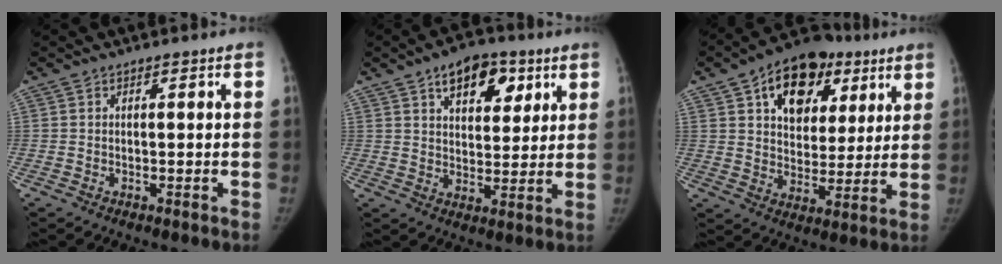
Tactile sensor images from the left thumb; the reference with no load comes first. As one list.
[{"total": 11.4, "force": [5.7, 6.7, 7.3], "torque": [-0.067, -0.019, 0.086]}, {"total": 17.6, "force": [8.2, 11.7, 10.4], "torque": [-0.108, -0.011, 0.129]}]